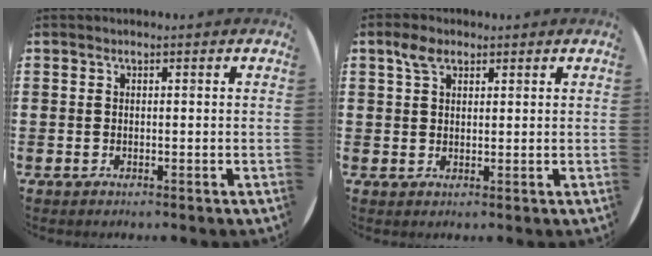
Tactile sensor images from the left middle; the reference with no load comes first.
{"total": 3.0, "force": [2.0, 1.7, 1.5], "torque": [-0.026, 0.004, 0.035]}